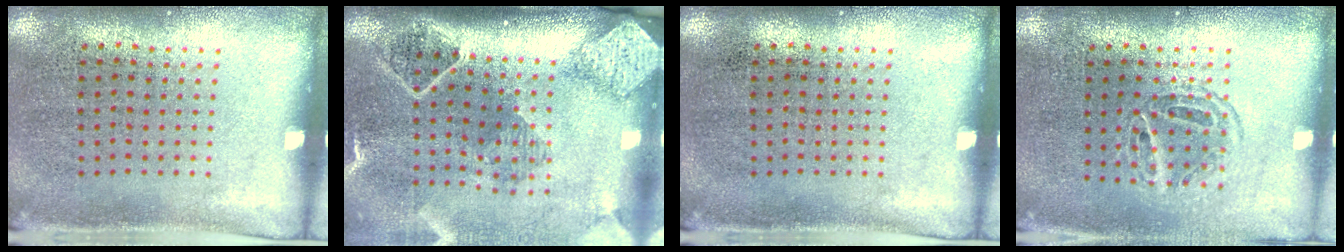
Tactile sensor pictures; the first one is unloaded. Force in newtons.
{"total": 2.7, "press": 2.0, "slide": 1.8}
{"total": 0.0}
{"total": 1.4, "press": 1.1, "slide": 0.8}